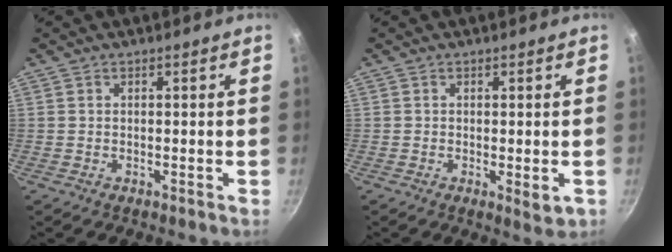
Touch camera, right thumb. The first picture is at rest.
{"total": 2.9, "force": [-0.8, 0.9, 2.7], "torque": [-0.038, -0.009, -0.009]}